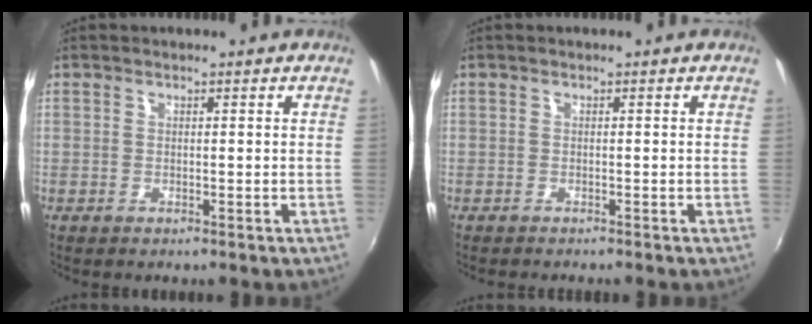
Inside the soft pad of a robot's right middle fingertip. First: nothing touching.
{"total": 0.8, "force": [-0.8, 0.0, 0.1], "torque": [-0.001, -0.005, -0.014]}